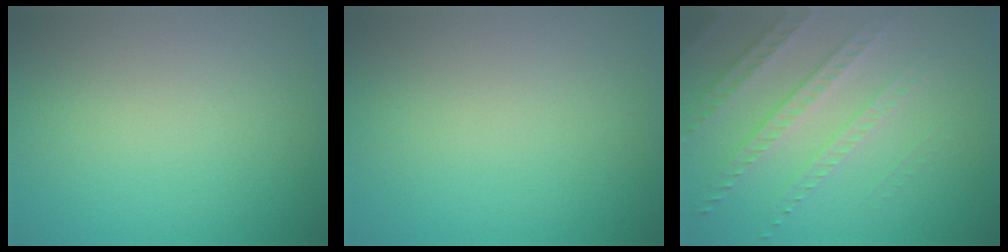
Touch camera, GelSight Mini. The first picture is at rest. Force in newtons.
{"total": 0.0}
{"total": 3.6, "press": 3.2, "slide": 1.5}